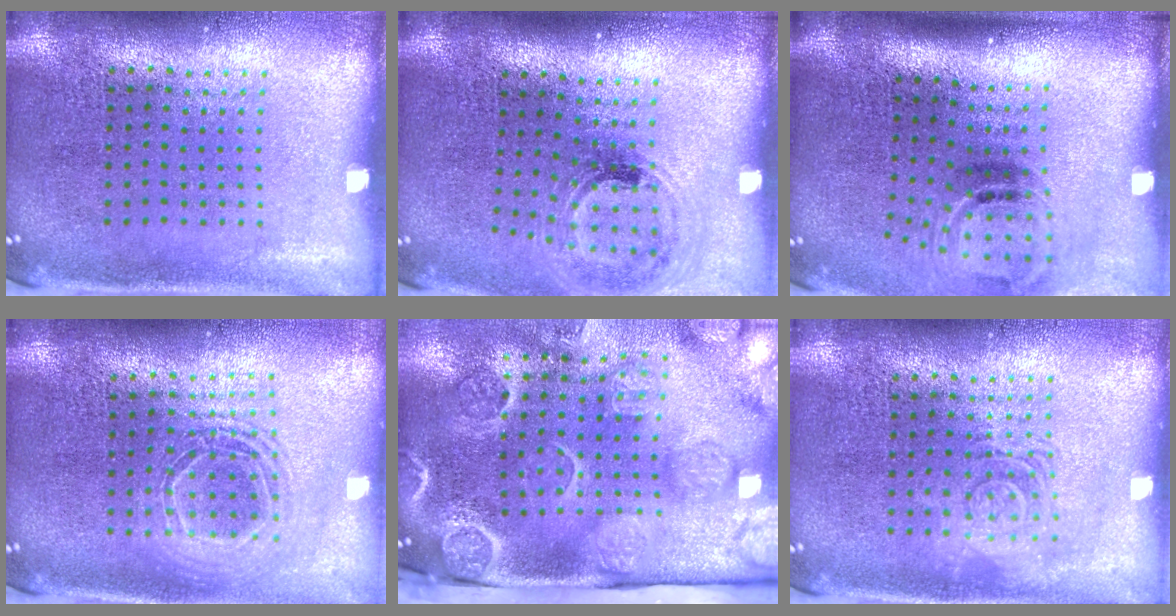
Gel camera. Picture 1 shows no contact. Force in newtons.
{"total": 1.1, "press": 1.1, "slide": 0.3}
{"total": 1.9, "press": 1.1, "slide": 1.5}
{"total": 1.5, "press": 1.3, "slide": 0.8}
{"total": 4.6, "press": 3.5, "slide": 2.9}
{"total": 2.7, "press": 2.6, "slide": 0.4}